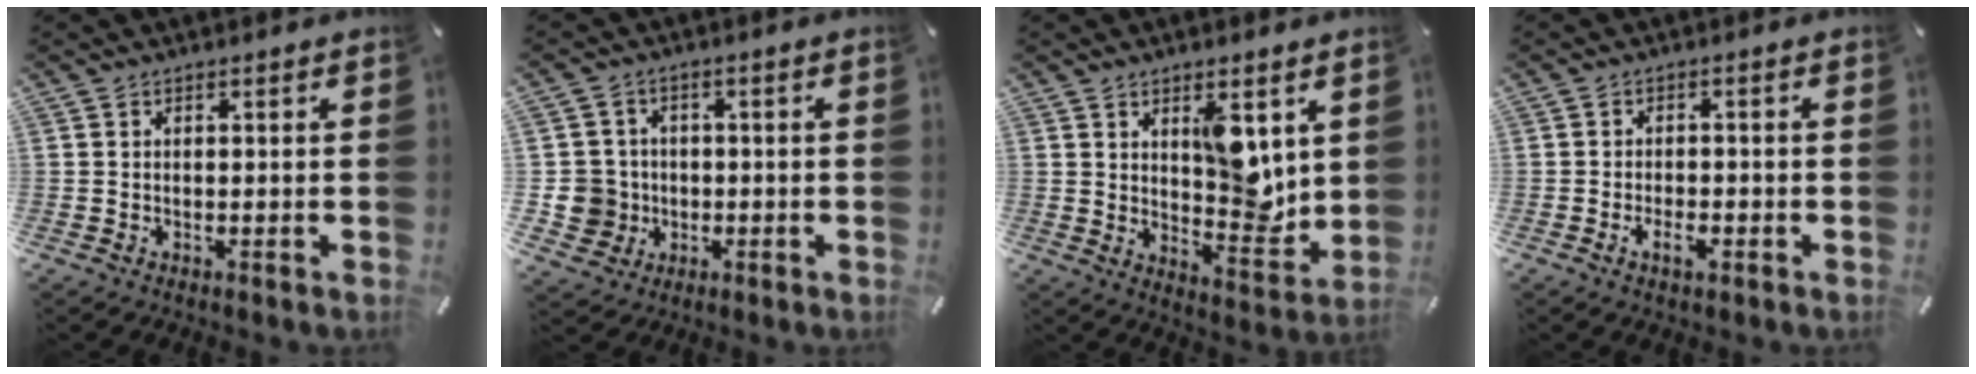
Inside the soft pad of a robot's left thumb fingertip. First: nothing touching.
{"total": 7.7, "force": [-0.7, 7.6, 1.2], "torque": [-0.039, 0.010, -0.007]}
{"total": 10.1, "force": [4.1, 5.4, 7.4], "torque": [-0.077, -0.033, 0.069]}
{"total": 3.6, "force": [-1.6, 1.6, 2.7], "torque": [-0.043, 0.009, -0.028]}